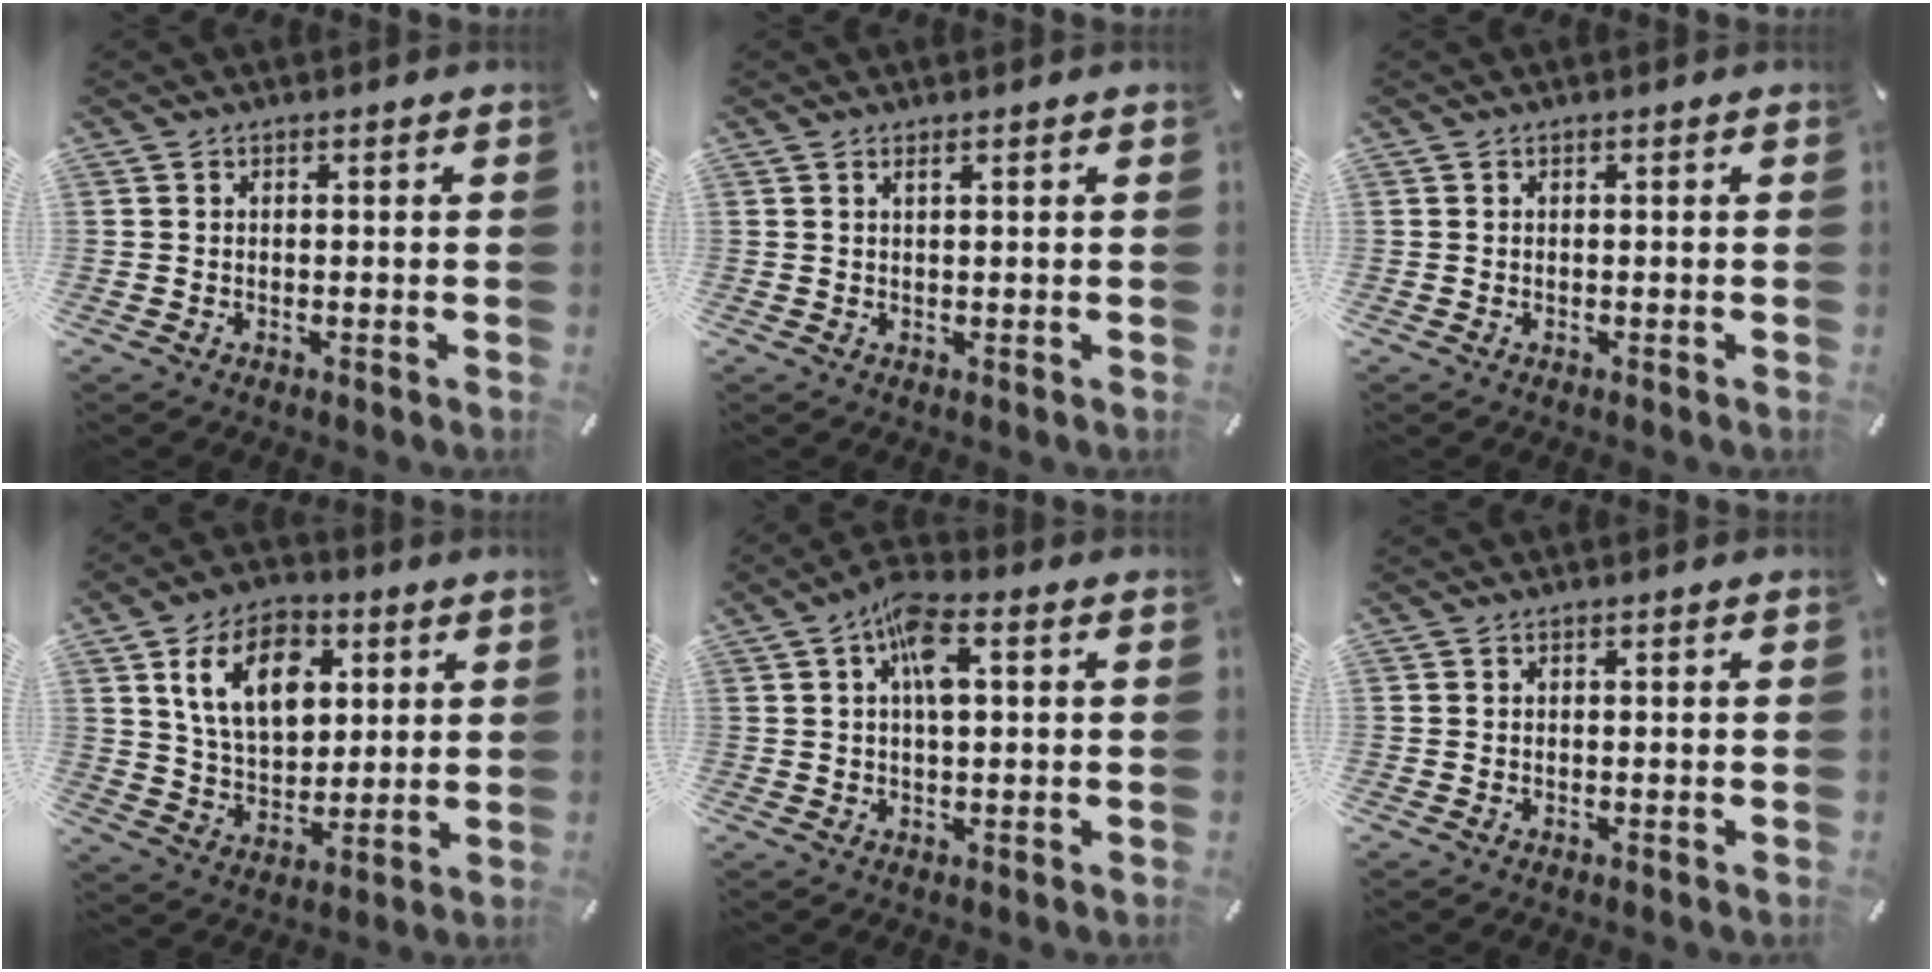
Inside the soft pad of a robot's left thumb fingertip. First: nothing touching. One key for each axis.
{"total": 1.0, "fx": 0.6, "fy": 0.2, "fz": 0.8, "tx": -0.017, "ty": 0.000, "tz": 0.010}
{"total": 0.0}
{"total": 14.6, "fx": 5.4, "fy": 10.1, "fz": 9.1, "tx": -0.157, "ty": -0.001, "tz": 0.095}
{"total": 8.1, "fx": 2.1, "fy": 3.4, "fz": 7.1, "tx": -0.131, "ty": 0.010, "tz": 0.035}
{"total": 0.0}